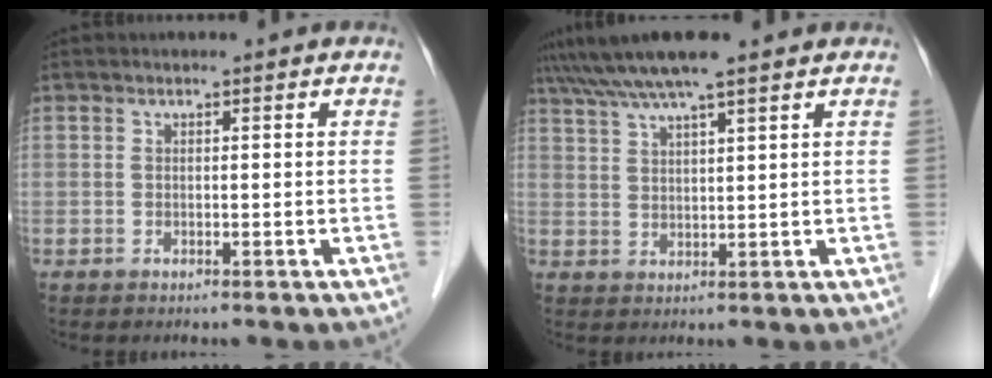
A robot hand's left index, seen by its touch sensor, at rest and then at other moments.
{"total": 7.5, "force": [6.1, -0.3, 4.5], "torque": [-0.080, 0.028, 0.102]}